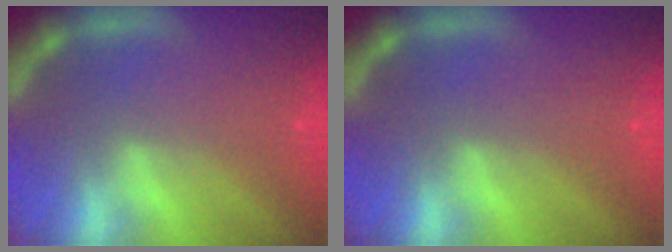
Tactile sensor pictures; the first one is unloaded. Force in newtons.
{"total": 0.0}